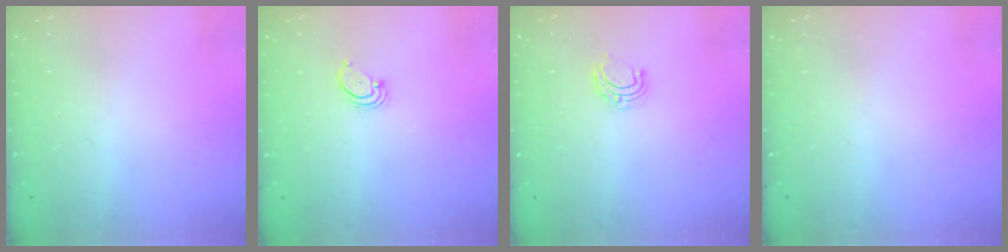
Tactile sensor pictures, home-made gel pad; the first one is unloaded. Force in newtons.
{"total": 2.0, "press": 2.0, "slide": 0.2}
{"total": 5.0, "press": 5.0, "slide": 0.4}
{"total": 0.0}